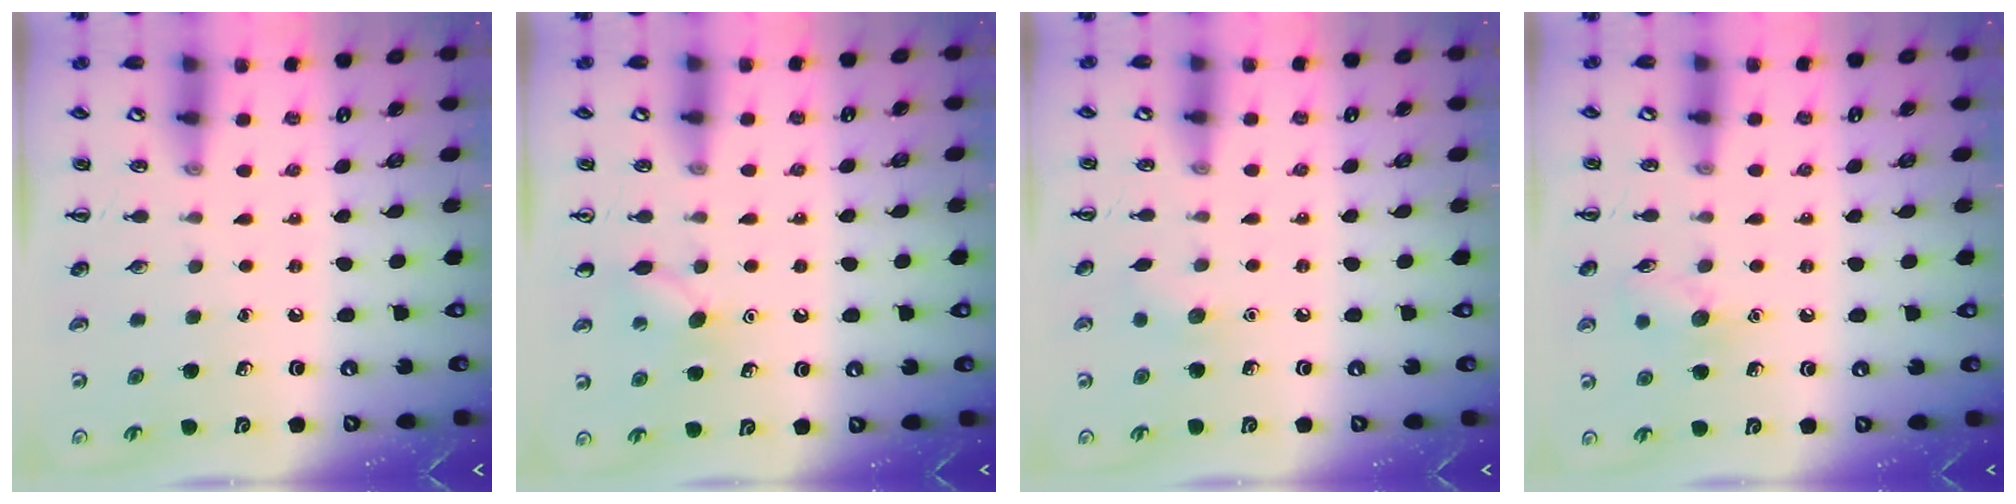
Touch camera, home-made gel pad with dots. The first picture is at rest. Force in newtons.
{"total": 6.2, "press": 5.9, "slide": 1.7}
{"total": 5.3, "press": 5.1, "slide": 1.5}
{"total": 8.1, "press": 7.9, "slide": 1.5}